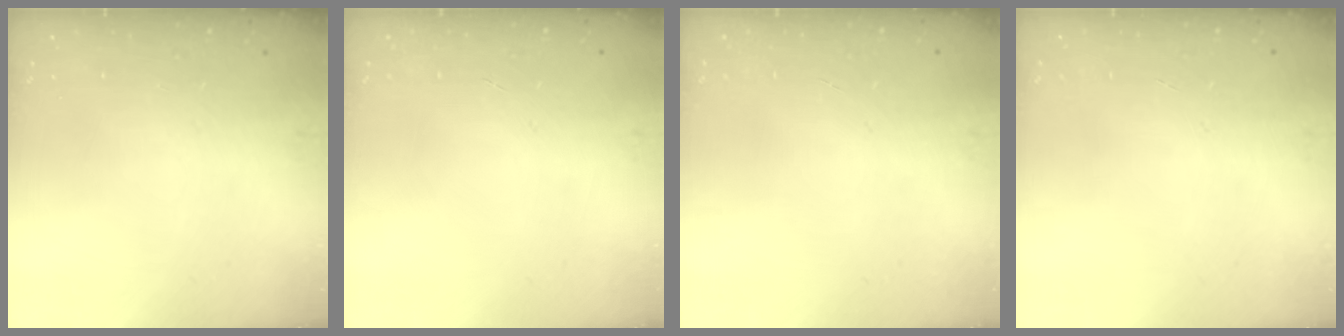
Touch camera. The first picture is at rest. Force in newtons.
{"total": 0.0}
{"total": 0.9, "press": 0.8, "slide": 0.2}
{"total": 0.0}